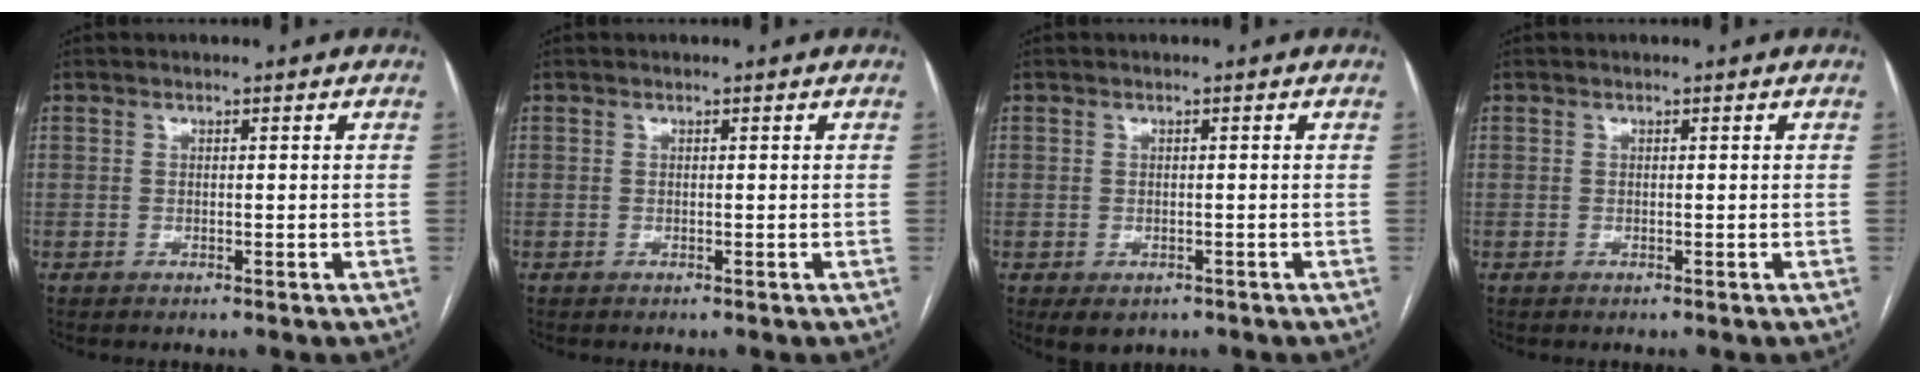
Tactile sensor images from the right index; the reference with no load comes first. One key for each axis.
{"total": 0.0}
{"total": 3.0, "fx": -1.7, "fy": 2.1, "fz": 1.4, "tx": -0.015, "ty": -0.002, "tz": -0.015}
{"total": 0.0}